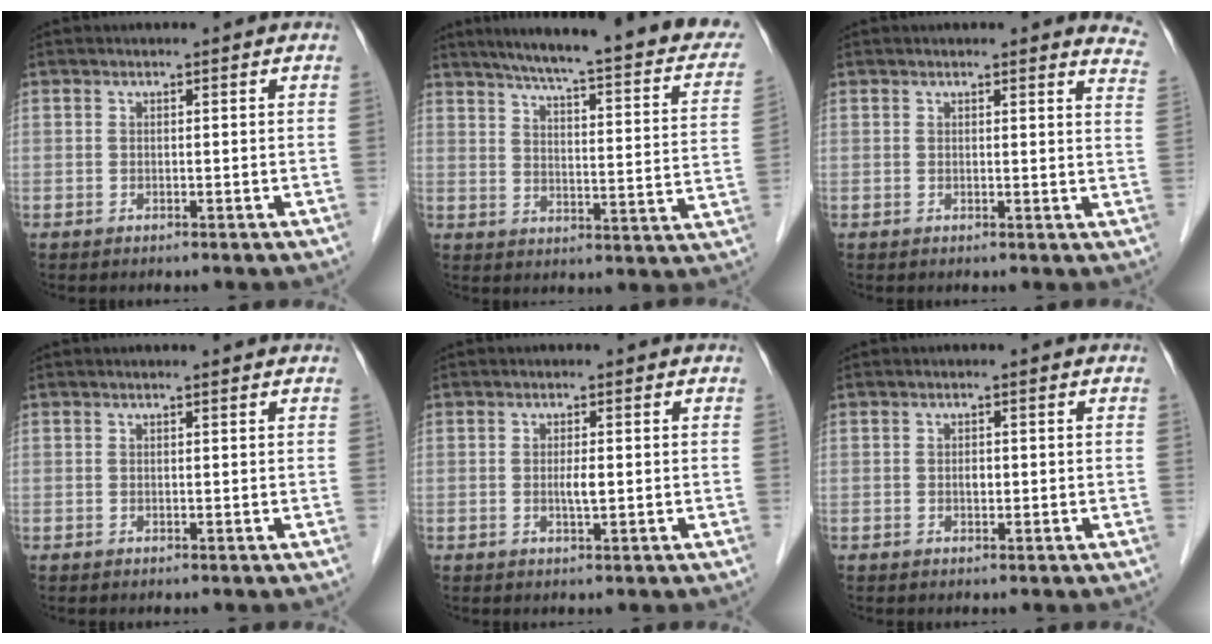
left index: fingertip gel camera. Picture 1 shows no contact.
{"total": 25.8, "force": [21.0, 3.2, 14.6], "torque": [-0.200, -0.024, 0.251]}
{"total": 6.6, "force": [6.3, 1.0, 1.7], "torque": [0.006, -0.028, 0.033]}
{"total": 1.0, "force": [0.9, 0.0, 0.3], "torque": [-0.011, 0.006, 0.012]}
{"total": 1.7, "force": [-0.1, 0.2, 1.7], "torque": [-0.034, -0.001, -0.001]}
{"total": 1.0, "force": [-0.1, 0.6, 0.8], "torque": [-0.013, 0.002, -0.002]}